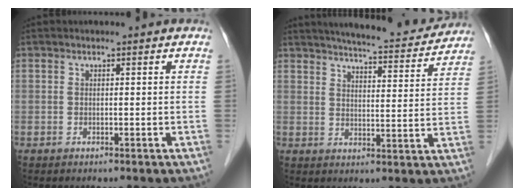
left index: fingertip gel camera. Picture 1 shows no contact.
{"total": 15.0, "force": [13.9, 1.6, 5.4], "torque": [-0.076, -0.009, 0.178]}